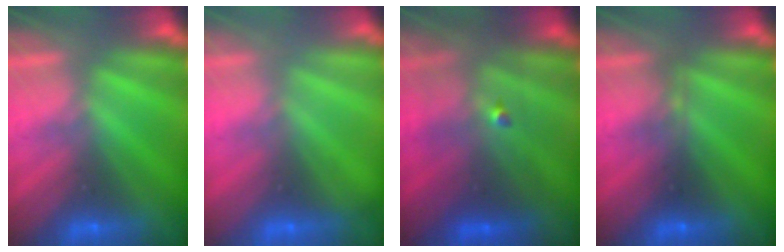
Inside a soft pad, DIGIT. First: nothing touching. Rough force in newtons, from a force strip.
{"total": 2.1}
{"total": 4.3}
{"total": 2.2}